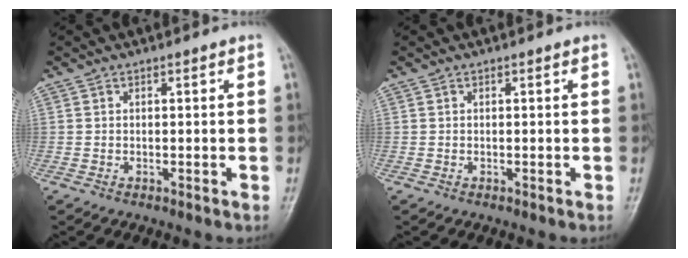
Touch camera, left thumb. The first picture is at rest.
{"total": 0.0}